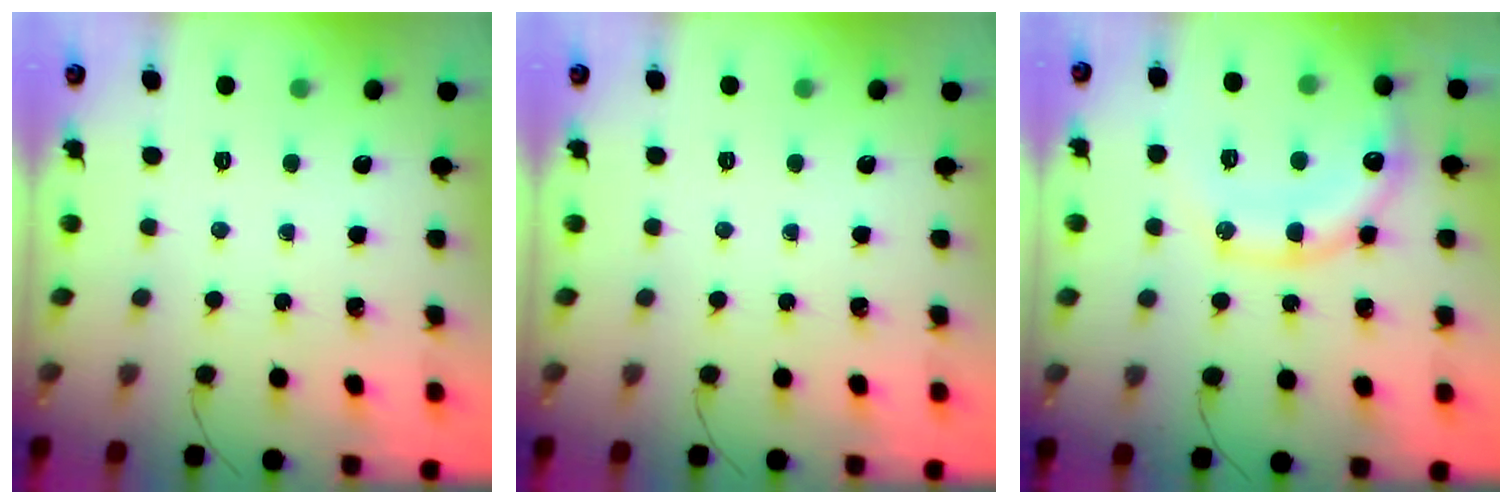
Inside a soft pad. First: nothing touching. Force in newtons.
{"total": 0.0}
{"total": 17.1, "press": 16.8, "slide": 2.8}